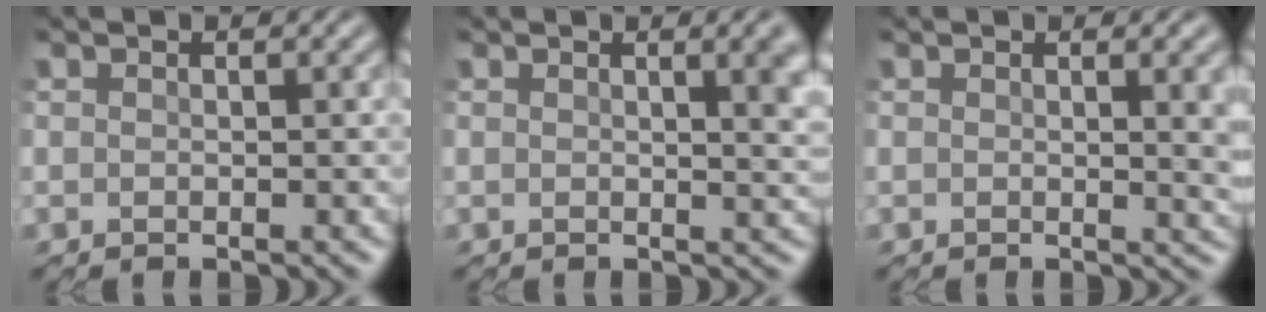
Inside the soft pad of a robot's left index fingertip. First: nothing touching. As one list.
[{"total": 3.1, "force": [0.8, 1.3, 2.7], "torque": [-0.038, -0.003, 0.015]}, {"total": 3.8, "force": [0.4, 2.0, 3.1], "torque": [-0.043, -0.013, 0.018]}]